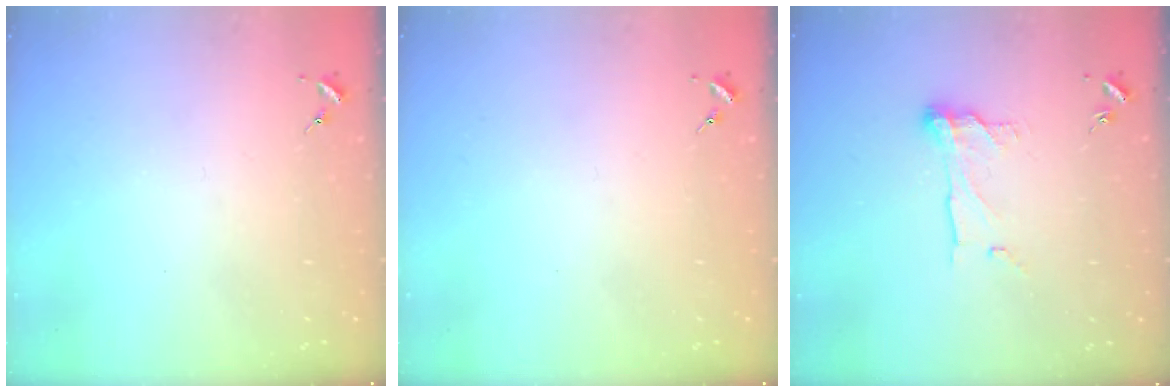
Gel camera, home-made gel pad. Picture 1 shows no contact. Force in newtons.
{"total": 0.0}
{"total": 9.8, "press": 9.8, "slide": 0.7}